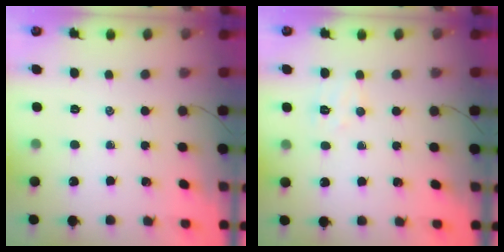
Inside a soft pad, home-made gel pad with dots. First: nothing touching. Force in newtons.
{"total": 5.5, "press": 5.4, "slide": 1.2}